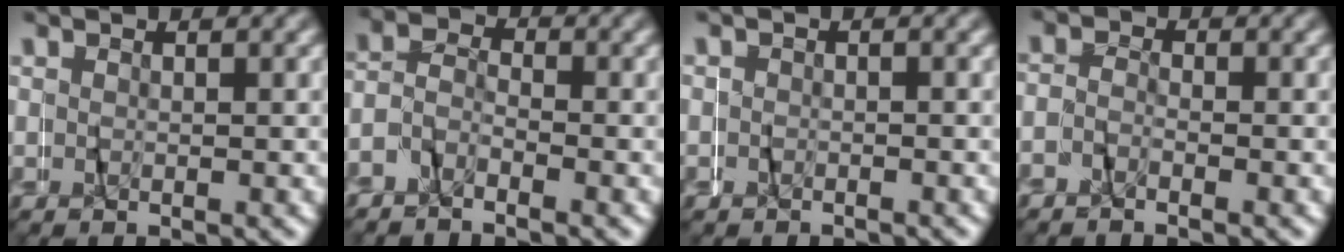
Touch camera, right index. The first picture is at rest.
{"total": 2.1, "force": [-1.5, 1.3, 0.6], "torque": [-0.020, 0.014, -0.039]}
{"total": 1.2, "force": [-0.2, 0.8, -0.8], "torque": [0.004, 0.009, -0.009]}
{"total": 1.4, "force": [-1.3, 0.6, -0.3], "torque": [0.001, 0.015, -0.036]}